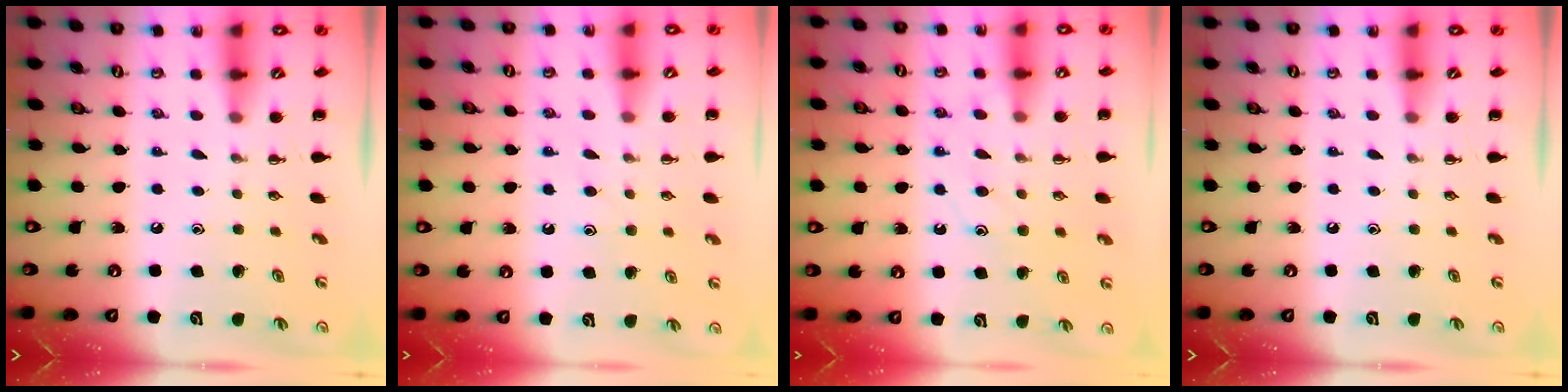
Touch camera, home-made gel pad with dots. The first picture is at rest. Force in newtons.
{"total": 7.2, "press": 7.2, "slide": 1.1}
{"total": 10.6, "press": 10.5, "slide": 0.9}
{"total": 0.0}